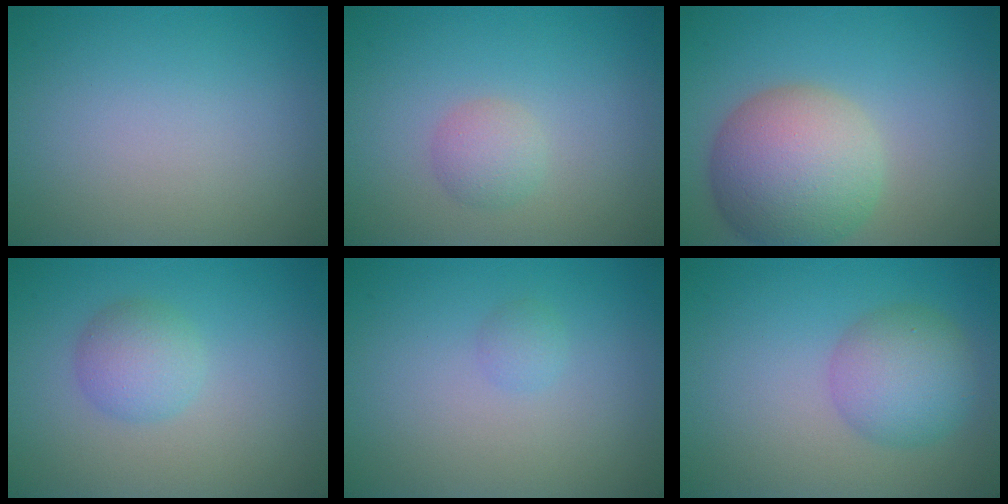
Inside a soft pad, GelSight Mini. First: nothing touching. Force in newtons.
{"total": 1.8, "press": 1.8, "slide": 0.1}
{"total": 8.4, "press": 8.4, "slide": 0.4}
{"total": 2.7, "press": 2.7, "slide": 0.1}
{"total": 0.8, "press": 0.8, "slide": 0.0}
{"total": 4.5, "press": 4.5, "slide": 0.1}